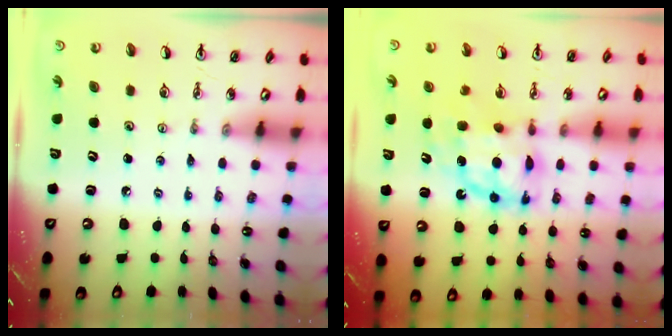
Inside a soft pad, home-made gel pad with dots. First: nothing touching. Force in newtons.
{"total": 11.5, "press": 11.5, "slide": 1.0}